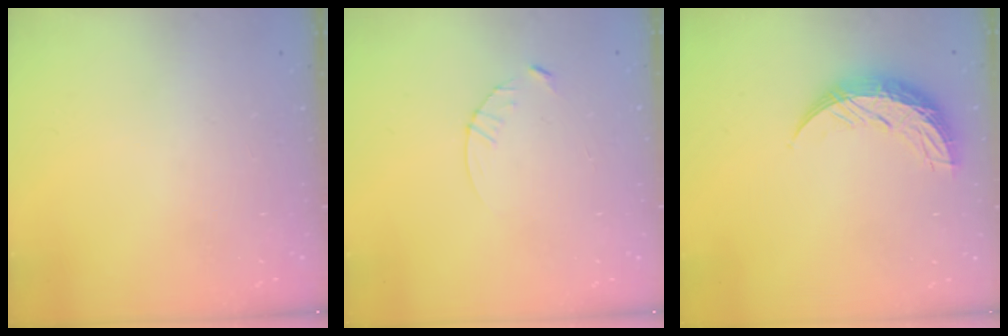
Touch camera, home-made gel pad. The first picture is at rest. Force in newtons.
{"total": 3.9, "press": 3.8, "slide": 0.4}
{"total": 10.5, "press": 10.5, "slide": 0.8}